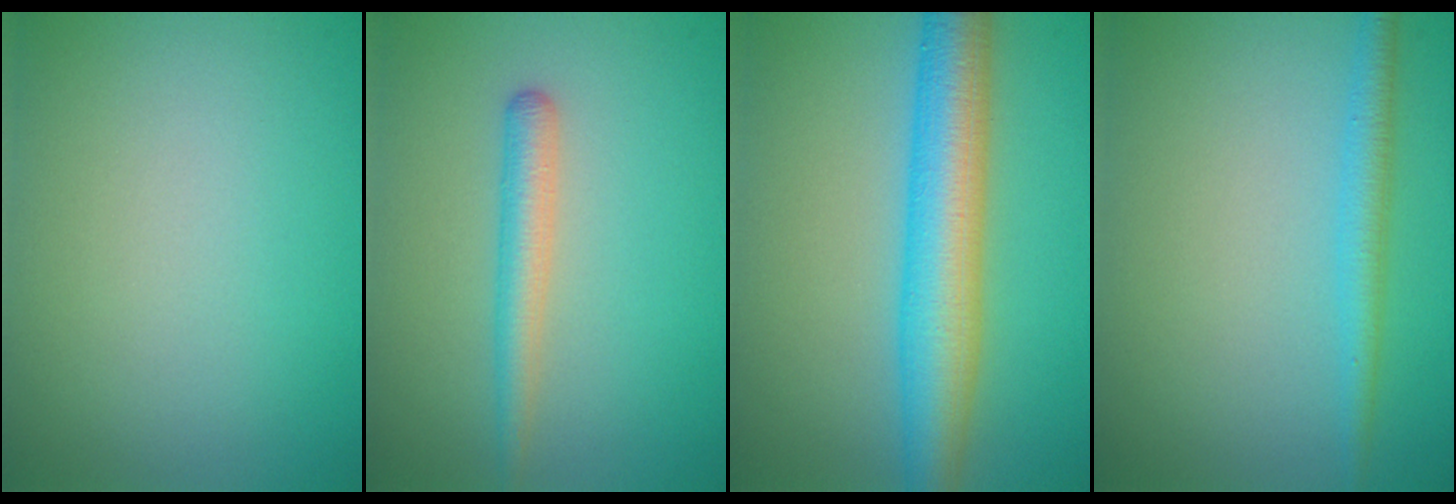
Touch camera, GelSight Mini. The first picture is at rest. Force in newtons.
{"total": 2.5, "press": 2.5, "slide": 0.1}
{"total": 7.1, "press": 7.1, "slide": 0.1}
{"total": 2.4, "press": 2.4, "slide": 0.2}